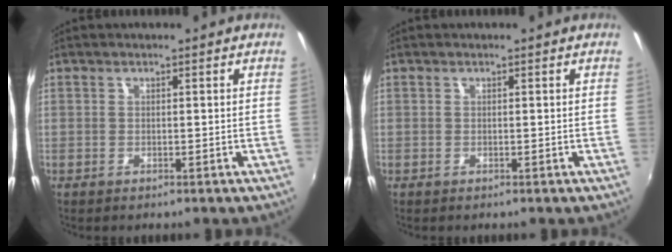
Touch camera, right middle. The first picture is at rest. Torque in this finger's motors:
{"motor_torque": [-0.01, 0.01, 0.00, 0.00]}